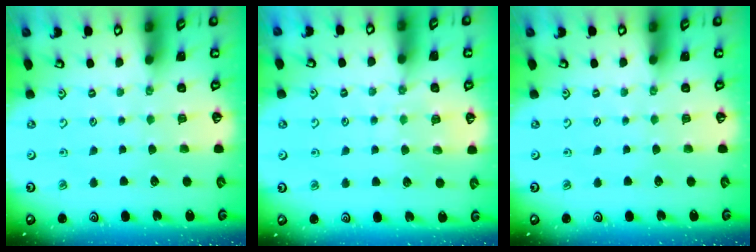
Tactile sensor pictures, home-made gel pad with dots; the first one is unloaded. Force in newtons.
{"total": 7.9, "press": 7.9, "slide": 0.8}
{"total": 0.0}